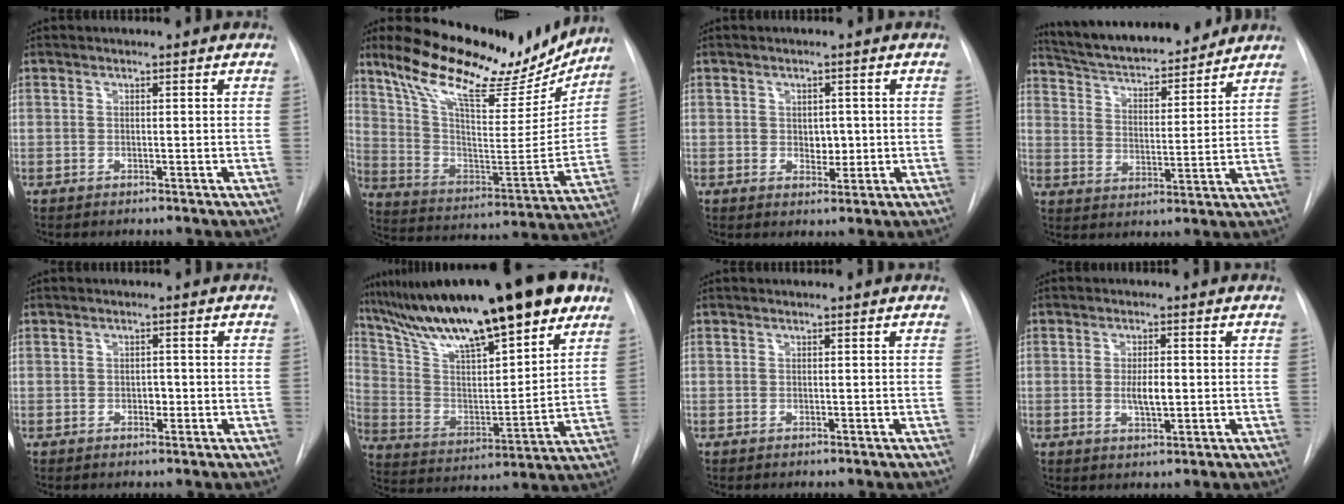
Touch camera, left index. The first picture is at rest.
{"total": 23.4, "force": [18.1, 7.1, 12.9], "torque": [-0.217, -0.003, 0.285]}
{"total": 2.5, "force": [0.1, 1.7, 1.8], "torque": [-0.023, -0.004, 0.007]}
{"total": 18.2, "force": [16.5, 3.4, 6.9], "torque": [-0.113, 0.007, 0.254]}
{"total": 1.4, "force": [-0.4, 0.9, 0.9], "torque": [-0.014, 0.001, -0.004]}
{"total": 25.1, "force": [18.5, 4.0, 16.4], "torque": [-0.278, 0.015, 0.311]}
{"total": 0.0}
{"total": 3.7, "force": [-0.2, 1.2, 3.5], "torque": [-0.063, -0.004, 0.000]}